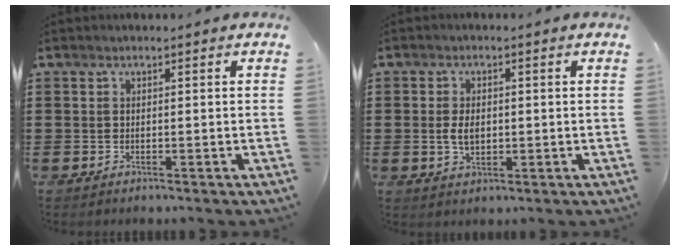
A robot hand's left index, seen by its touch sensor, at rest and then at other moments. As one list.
[{"total": 3.3, "force": [0.0, 2.0, 2.7], "torque": [-0.061, 0.003, -0.003]}]